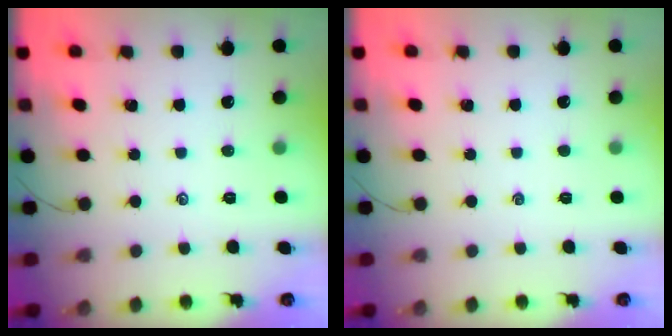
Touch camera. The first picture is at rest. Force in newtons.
{"total": 0.0}